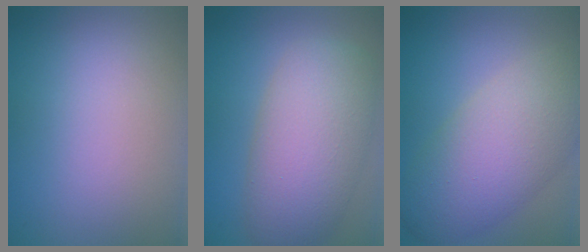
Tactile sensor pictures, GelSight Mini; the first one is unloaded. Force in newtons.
{"total": 7.7, "press": 7.7, "slide": 0.6}
{"total": 8.3, "press": 8.3, "slide": 0.7}